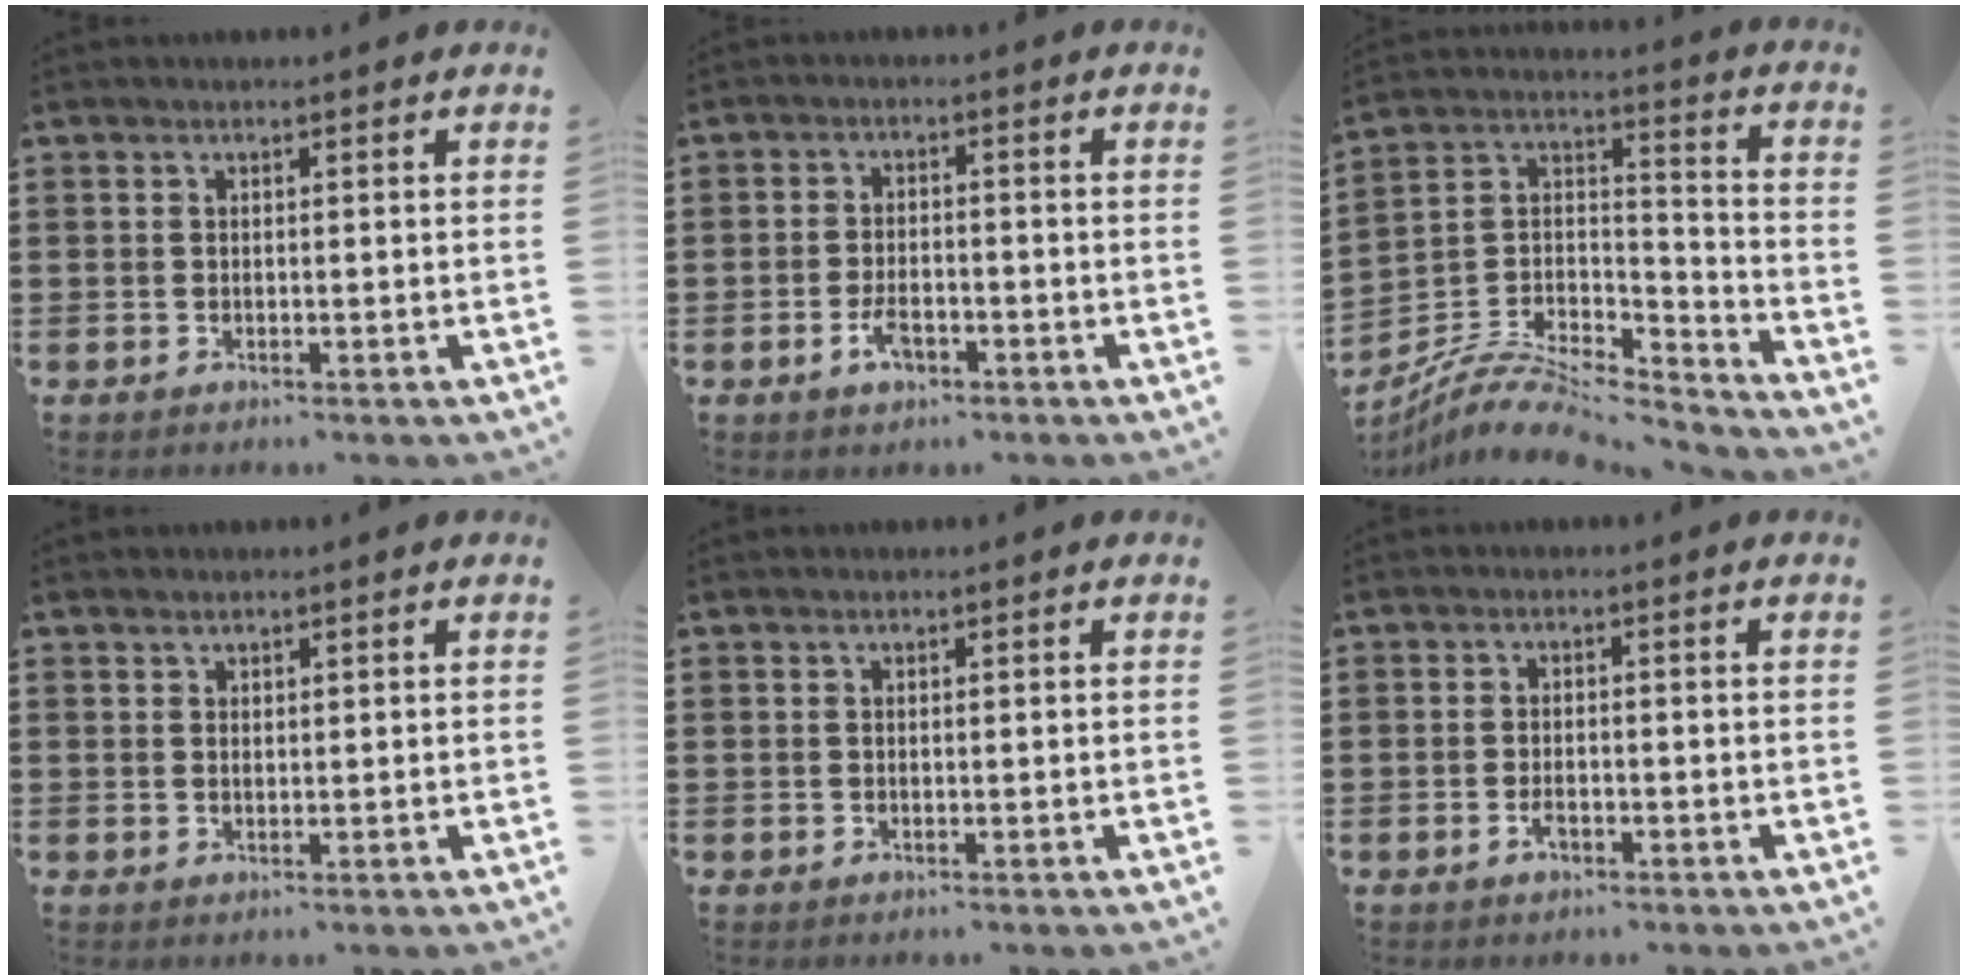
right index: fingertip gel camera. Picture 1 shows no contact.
{"total": 3.2, "force": [-1.7, 1.5, 2.3], "torque": [-0.047, 0.000, -0.034]}
{"total": 8.6, "force": [-7.0, 3.2, 3.8], "torque": [-0.081, 0.010, -0.138]}
{"total": 0.9, "force": [0.7, 0.4, 0.3], "torque": [-0.006, 0.001, 0.013]}
{"total": 0.0}
{"total": 1.7, "force": [-1.0, 0.8, 1.2], "torque": [-0.023, -0.001, -0.017]}